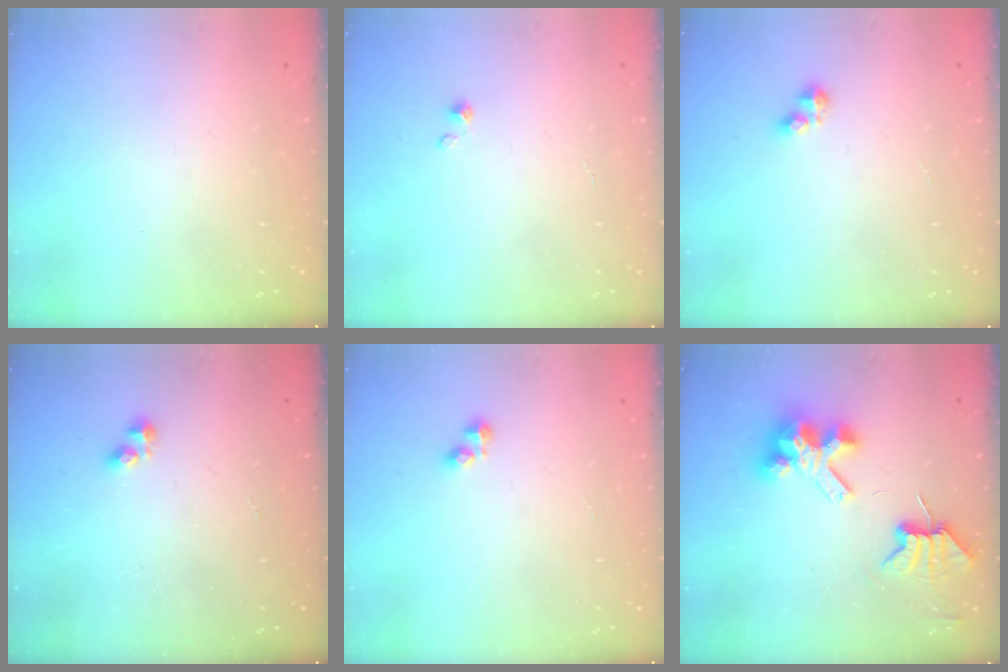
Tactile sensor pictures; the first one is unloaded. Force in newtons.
{"total": 0.6, "press": 0.6, "slide": 0.1}
{"total": 2.8, "press": 2.8, "slide": 0.4}
{"total": 3.2, "press": 3.2, "slide": 0.4}
{"total": 2.1, "press": 2.0, "slide": 0.4}
{"total": 7.7, "press": 7.7, "slide": 1.0}